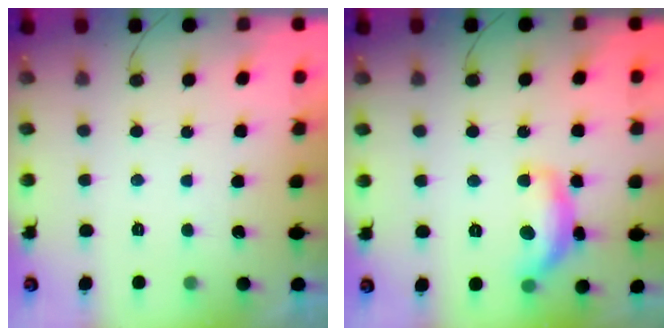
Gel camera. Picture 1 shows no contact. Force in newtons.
{"total": 11.6, "press": 11.6, "slide": 0.6}